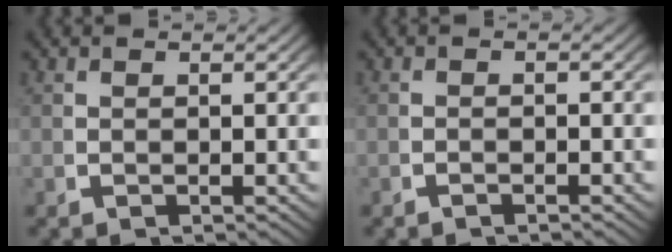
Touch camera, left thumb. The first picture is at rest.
{"total": 0.8, "force": [-0.8, 0.0, 0.3], "torque": [-0.001, 0.003, -0.018]}